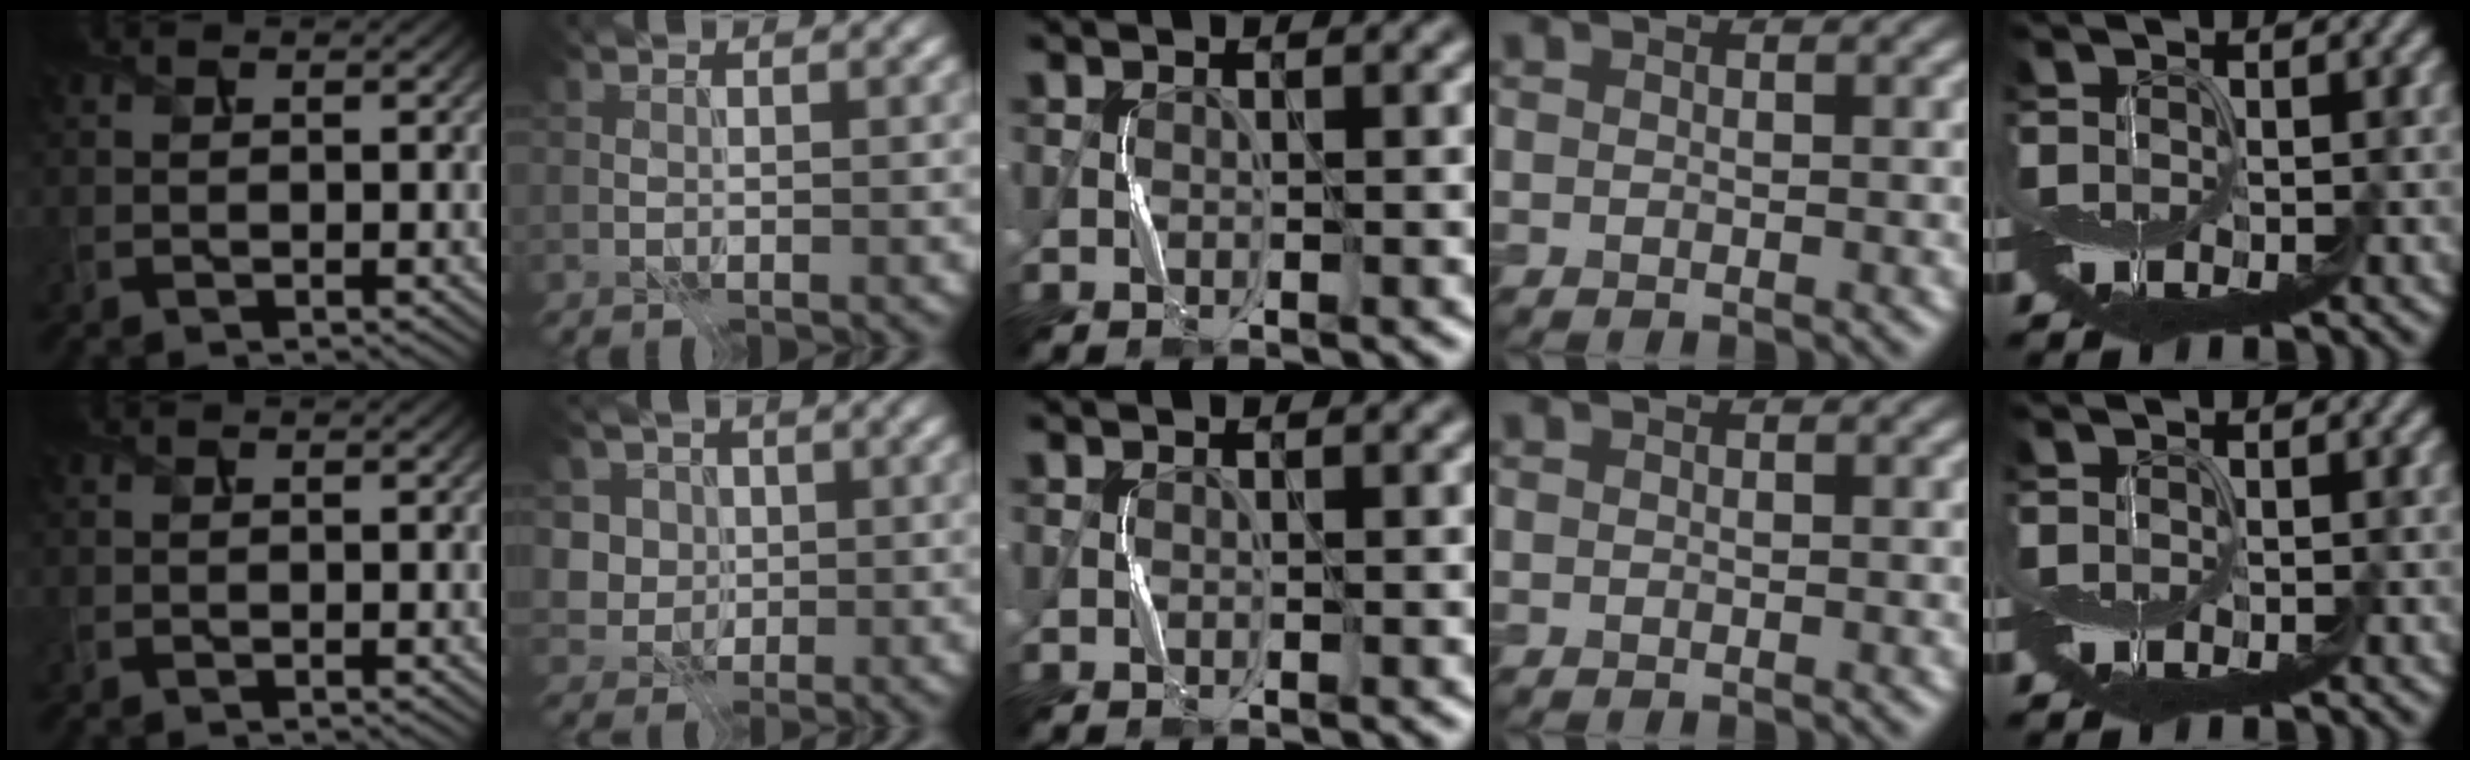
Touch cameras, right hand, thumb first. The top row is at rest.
{"index": {"total": 5.5, "force": [1.8, 4.9, 1.8], "torque": [-0.022, 0.004, 0.022]}}